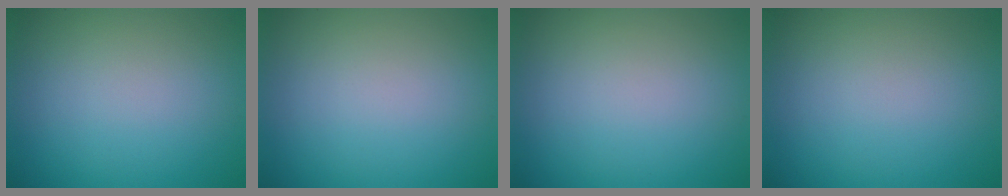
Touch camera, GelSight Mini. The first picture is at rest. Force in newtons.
{"total": 0.0}
{"total": 0.0}
{"total": 0.0}